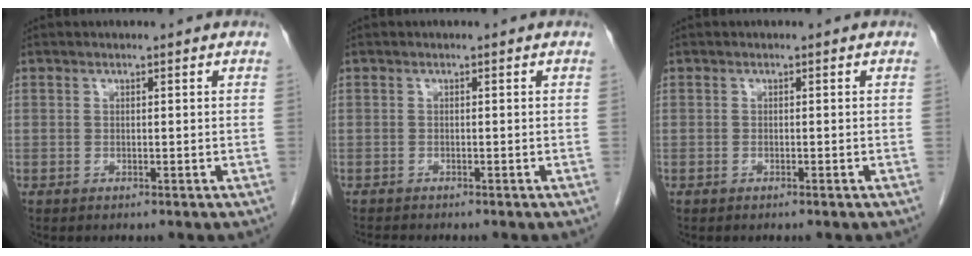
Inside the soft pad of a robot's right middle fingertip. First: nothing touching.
{"total": 1.5, "force": [-1.4, -0.1, 0.3], "torque": [-0.013, -0.007, -0.024]}
{"total": 0.0}